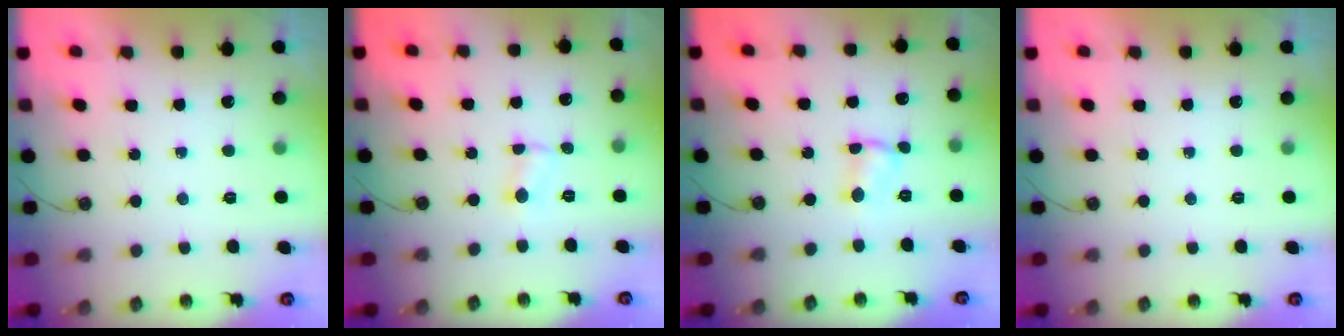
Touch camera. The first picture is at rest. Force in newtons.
{"total": 2.3, "press": 2.2, "slide": 0.5}
{"total": 2.0, "press": 2.0, "slide": 0.0}
{"total": 0.0}